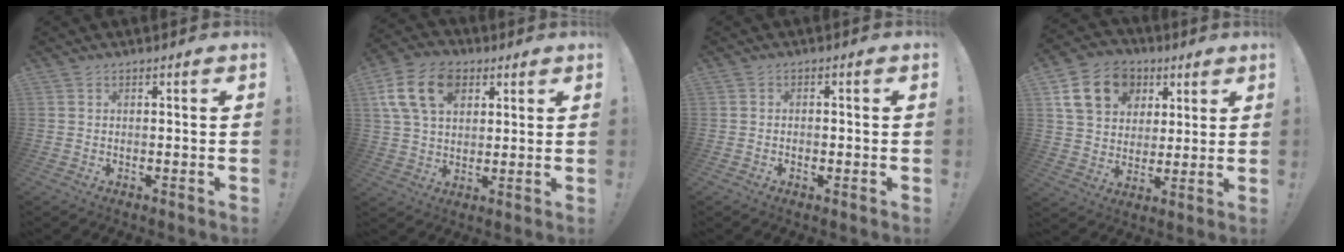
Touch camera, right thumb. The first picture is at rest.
{"total": 15.8, "force": [6.5, 10.8, 9.5], "torque": [-0.166, -0.018, 0.121]}
{"total": 1.4, "force": [-0.8, 1.0, 0.7], "torque": [-0.010, 0.002, -0.015]}
{"total": 16.6, "force": [6.8, 13.0, 7.7], "torque": [-0.110, -0.017, 0.138]}